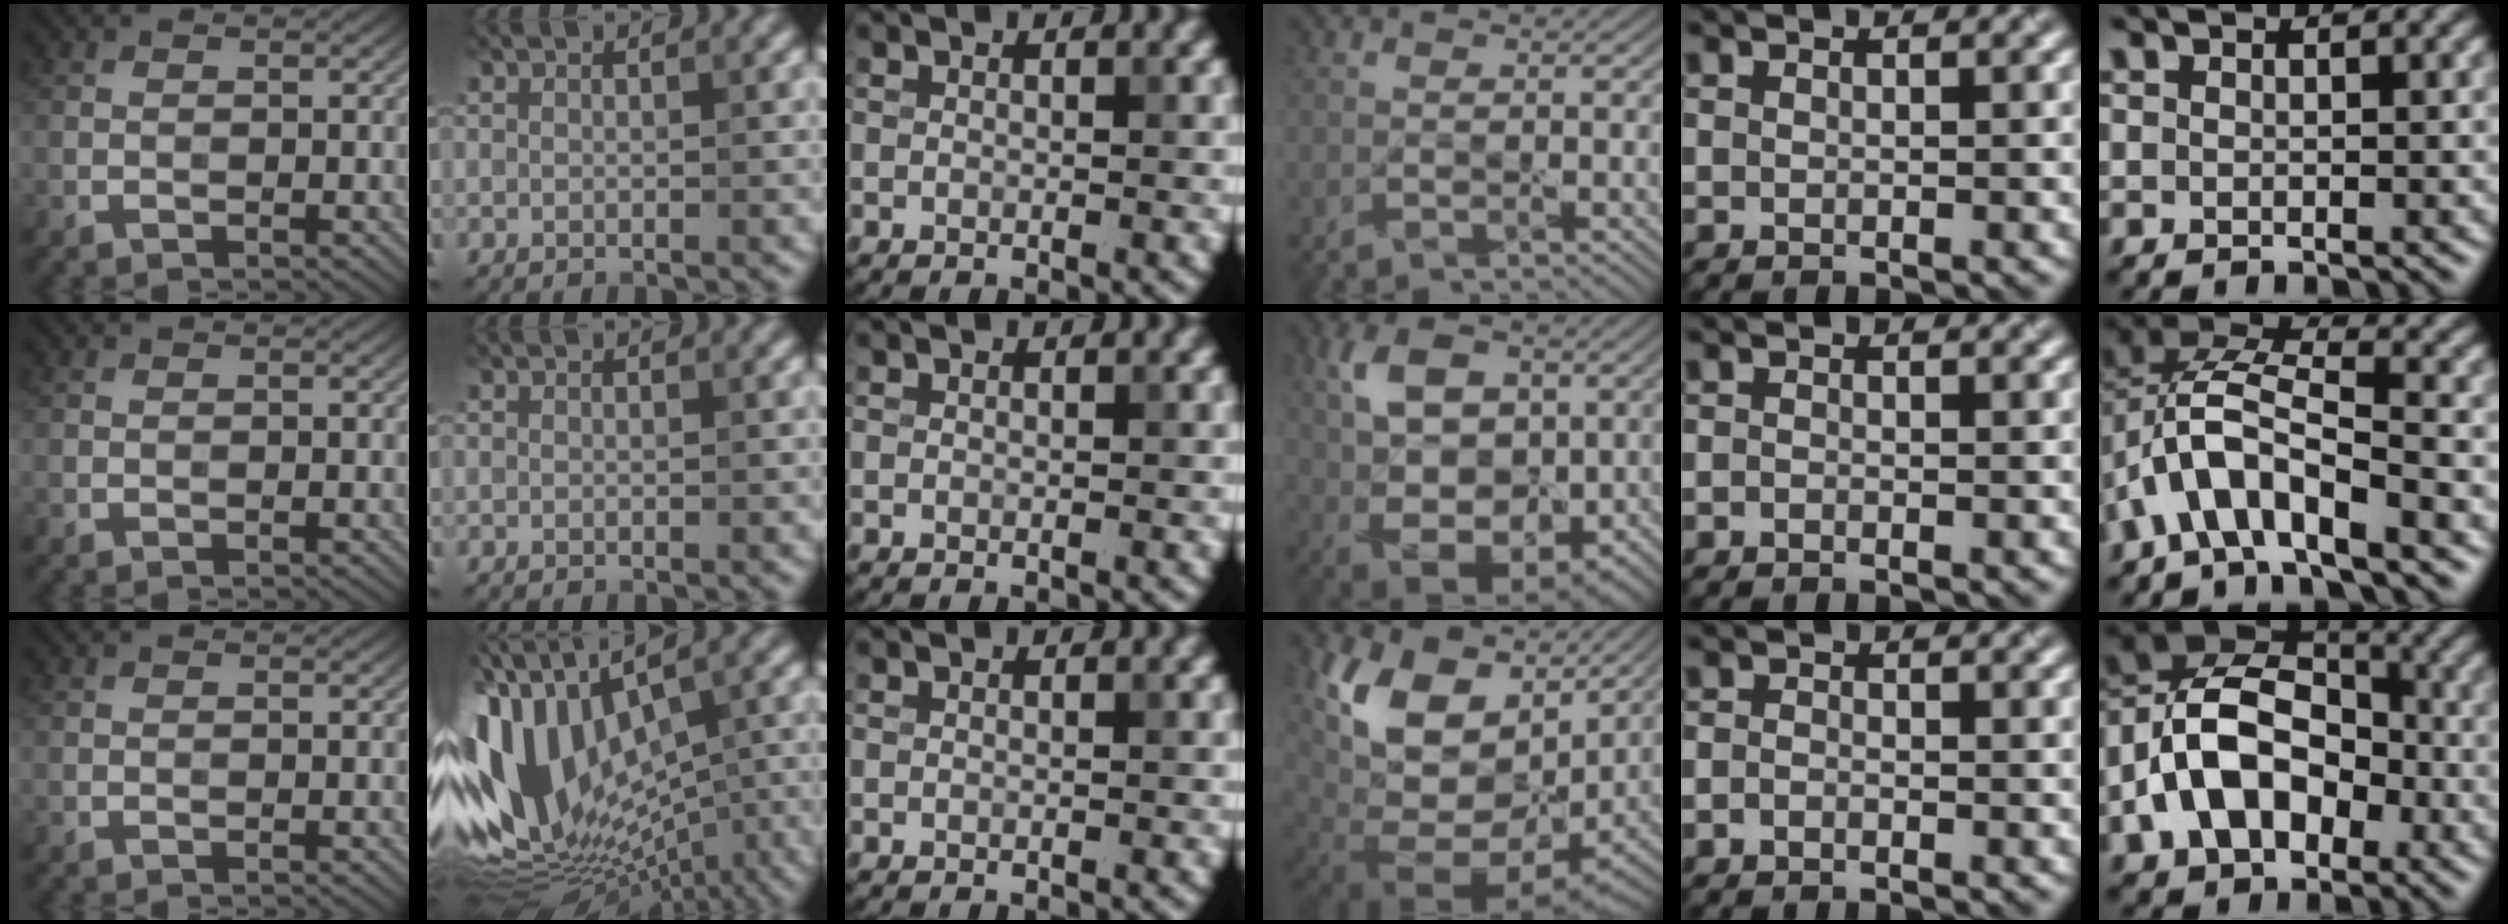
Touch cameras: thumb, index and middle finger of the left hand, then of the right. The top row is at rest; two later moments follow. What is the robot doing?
{"motion": "wipe", "object": "whiteboard"}